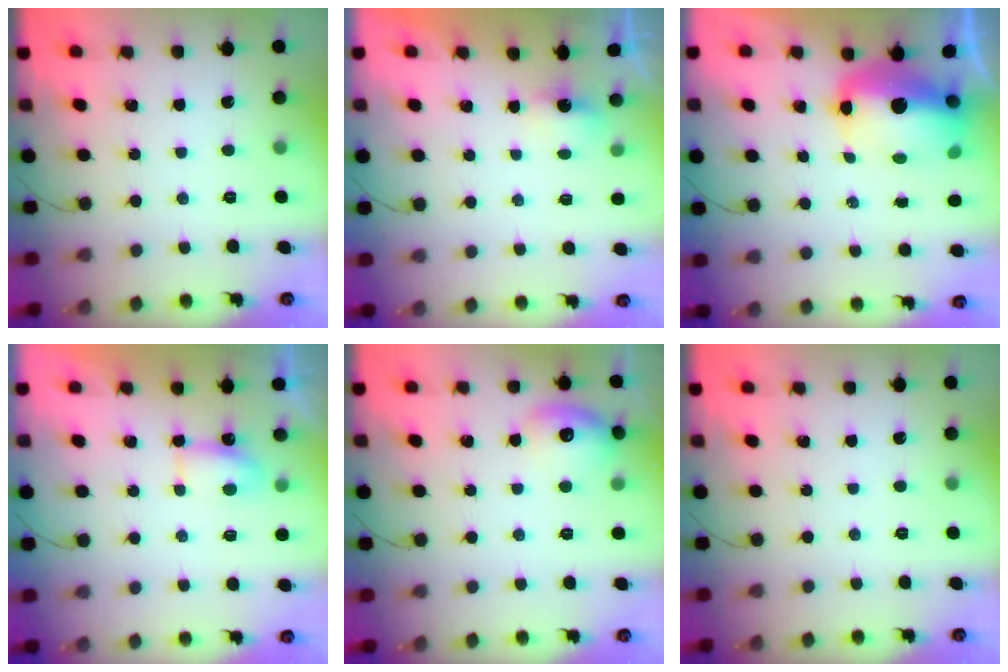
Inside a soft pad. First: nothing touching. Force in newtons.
{"total": 2.7, "press": 2.7, "slide": 0.7}
{"total": 14.4, "press": 14.1, "slide": 2.7}
{"total": 4.2, "press": 4.1, "slide": 1.0}
{"total": 11.7, "press": 11.6, "slide": 1.2}
{"total": 0.0}